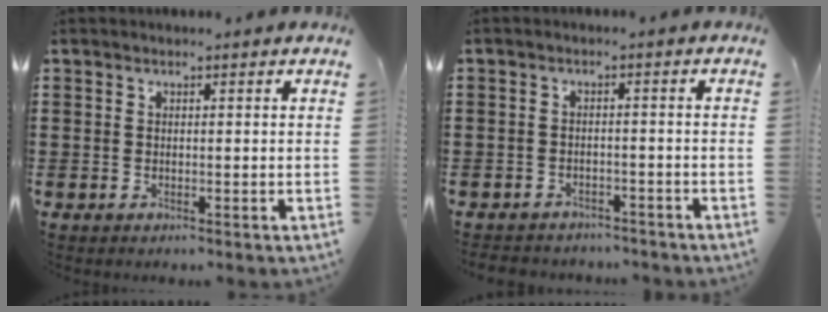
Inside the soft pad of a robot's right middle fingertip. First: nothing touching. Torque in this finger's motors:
{"motor_torque": [0.34, -0.23, 0.53, 0.10]}